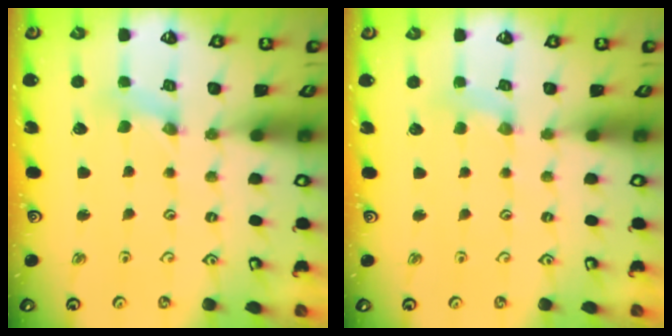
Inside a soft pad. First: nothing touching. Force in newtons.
{"total": 2.4, "press": 2.4, "slide": 0.5}